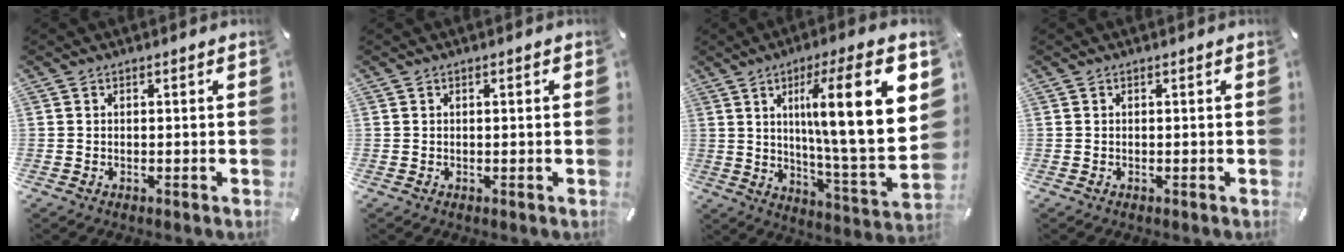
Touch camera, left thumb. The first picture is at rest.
{"total": 0.8, "force": [0.1, 0.1, 0.8], "torque": [-0.014, 0.001, 0.002]}
{"total": 21.3, "force": [7.4, 3.5, 19.7], "torque": [-0.304, -0.035, 0.094]}
{"total": 0.0}